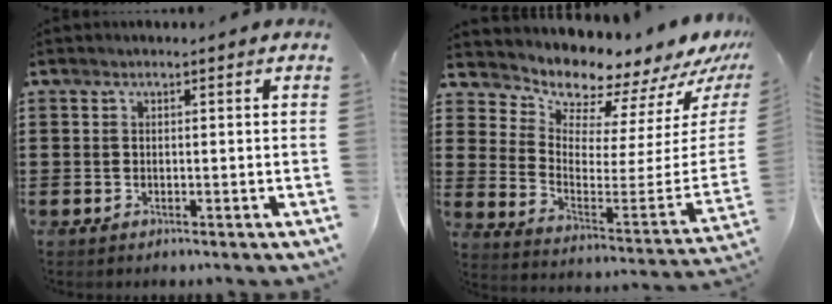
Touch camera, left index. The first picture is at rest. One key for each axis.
{"total": 7.5, "fx": 7.5, "fy": 0.9, "fz": -0.1, "tx": -0.026, "ty": -0.094, "tz": 0.124}